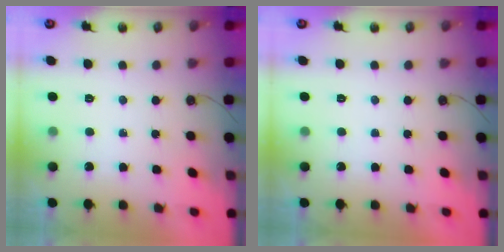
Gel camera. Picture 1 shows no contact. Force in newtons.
{"total": 0.0}